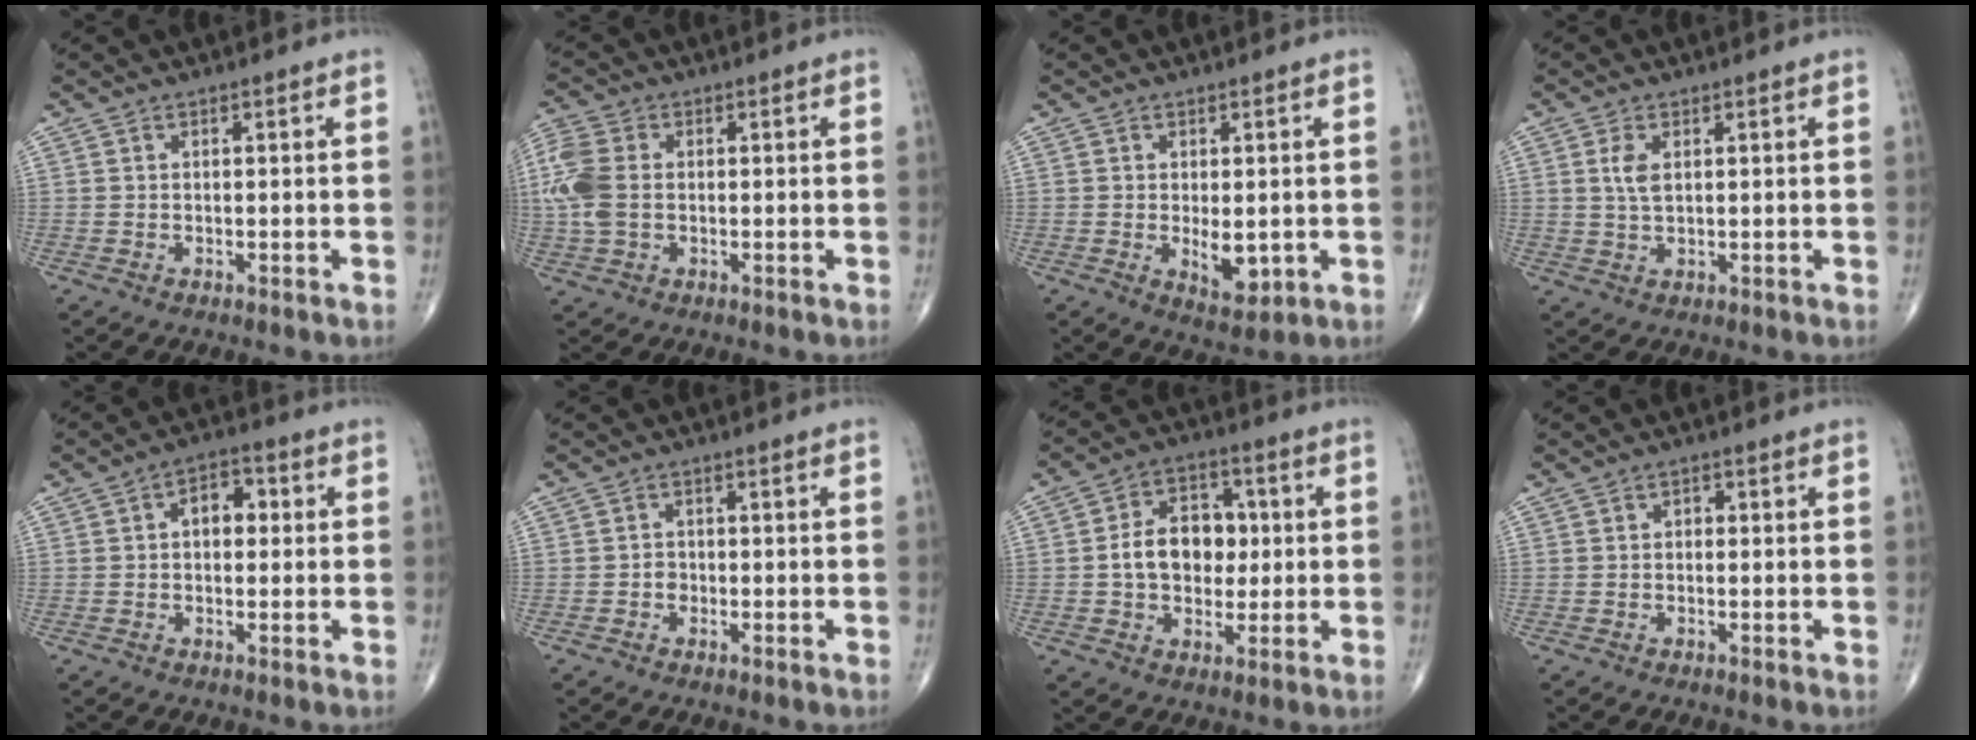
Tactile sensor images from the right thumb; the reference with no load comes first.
{"total": 8.5, "force": [0.1, 5.7, 6.3], "torque": [-0.168, 0.013, -0.001]}
{"total": 5.3, "force": [-0.6, 2.6, 4.5], "torque": [-0.052, -0.011, 0.001]}
{"total": 3.4, "force": [1.0, 1.7, 2.8], "torque": [-0.060, -0.003, 0.020]}
{"total": 5.4, "force": [0.6, 3.5, 4.1], "torque": [-0.040, 0.016, -0.001]}
{"total": 1.5, "force": [-0.5, 1.3, 0.6], "torque": [-0.002, 0.006, -0.011]}
{"total": 11.3, "force": [0.2, 8.2, 7.7], "torque": [-0.090, 0.018, -0.001]}
{"total": 1.0, "force": [-0.1, 0.8, 0.6], "torque": [0.001, 0.003, -0.006]}